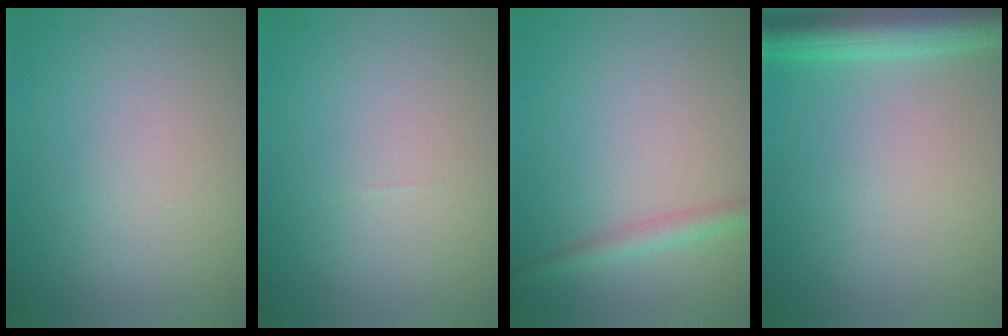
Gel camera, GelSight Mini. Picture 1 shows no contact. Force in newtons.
{"total": 0.0}
{"total": 2.1, "press": 2.1, "slide": 0.1}
{"total": 5.0, "press": 5.0, "slide": 0.2}